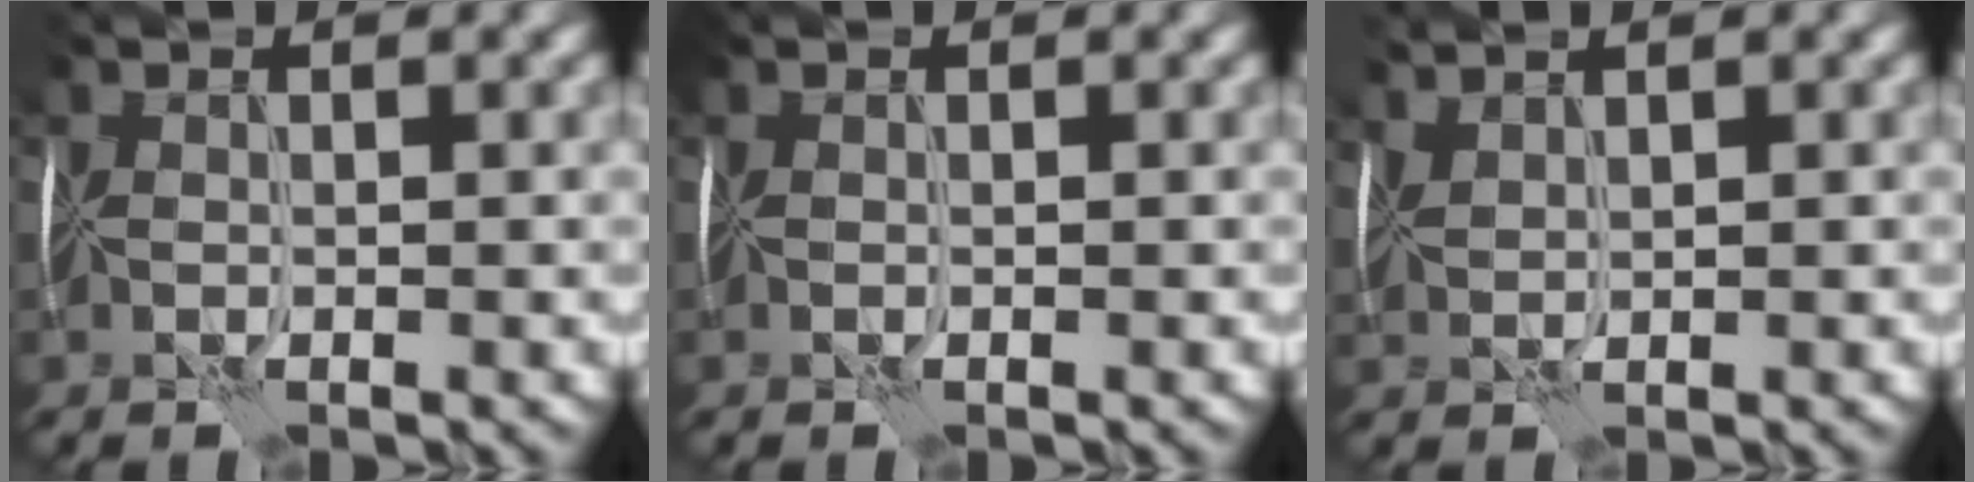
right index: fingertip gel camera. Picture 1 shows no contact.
{"total": 0.0}
{"total": 2.3, "force": [2.2, 0.6, 0.7], "torque": [-0.017, 0.023, 0.026]}